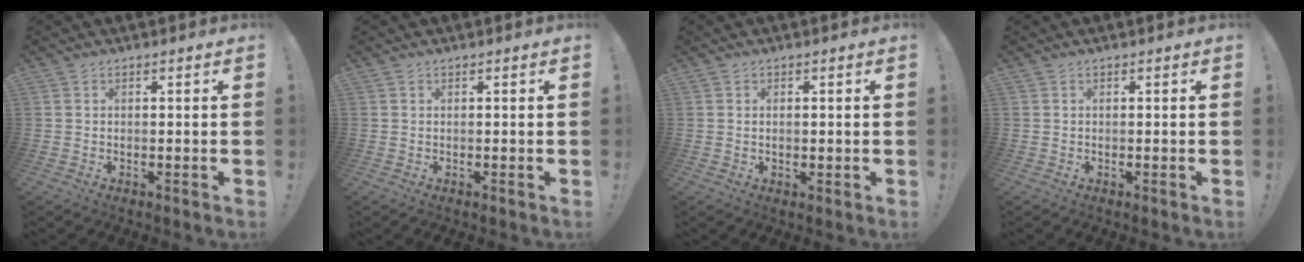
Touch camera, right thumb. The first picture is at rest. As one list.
[{"total": 0.0}, {"total": 1.0, "force": [0.2, 0.7, 0.7], "torque": [-0.011, 0.002, 0.002]}, {"total": 0.0}]